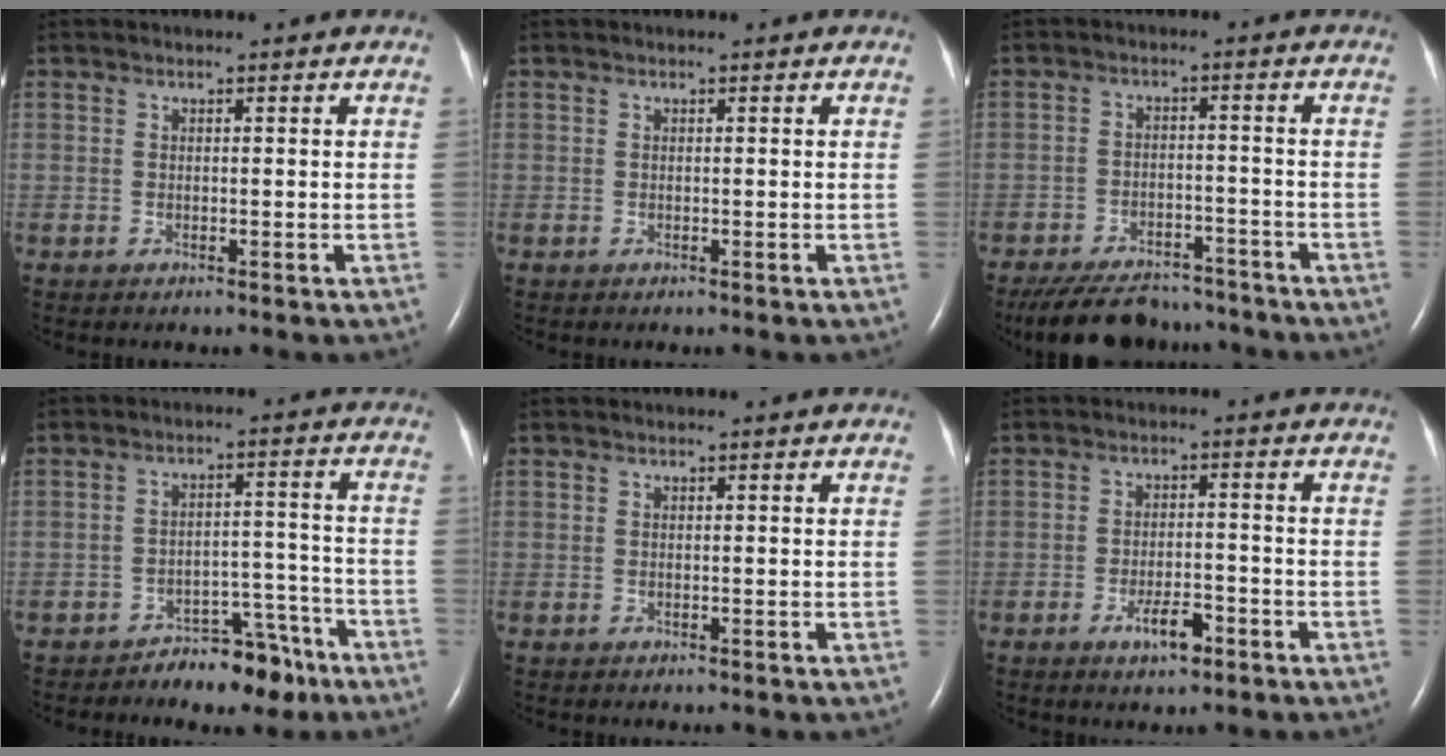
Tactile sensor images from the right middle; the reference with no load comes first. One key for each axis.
{"total": 0.0}
{"total": 13.1, "fx": -11.5, "fy": 4.5, "fz": 4.3, "tx": -0.080, "ty": -0.001, "tz": -0.164}
{"total": 6.8, "fx": -5.4, "fy": 3.0, "fz": 2.7, "tx": -0.027, "ty": 0.030, "tz": -0.080}
{"total": 0.0}
{"total": 4.5, "fx": -2.6, "fy": 1.3, "fz": 3.3, "tx": -0.061, "ty": 0.001, "tz": -0.042}